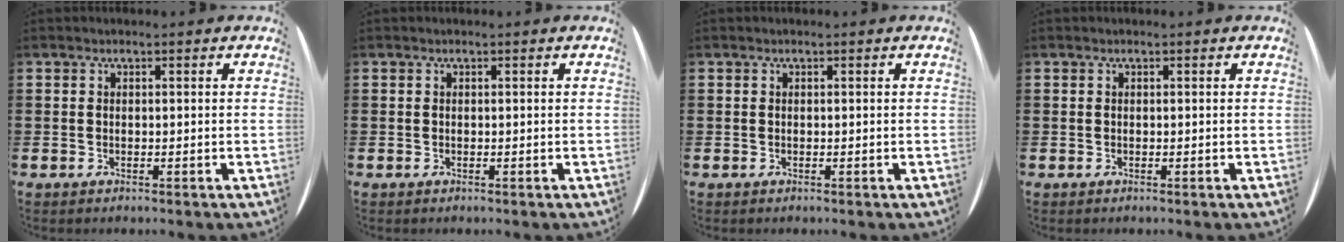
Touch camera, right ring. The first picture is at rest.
{"total": 0.0}
{"total": 0.0}
{"total": 0.0}